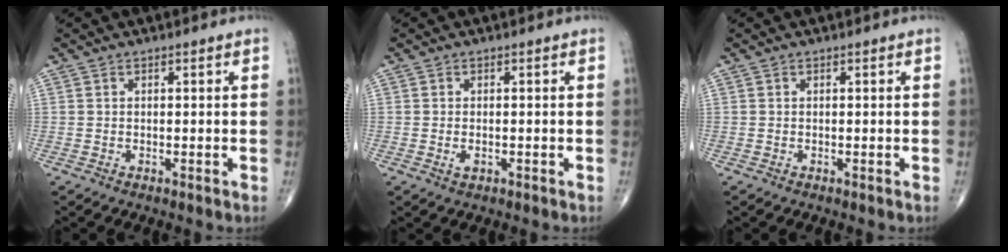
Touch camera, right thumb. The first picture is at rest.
{"total": 1.5, "force": [-0.4, 0.7, 1.2], "torque": [-0.021, -0.001, -0.007]}
{"total": 0.0}